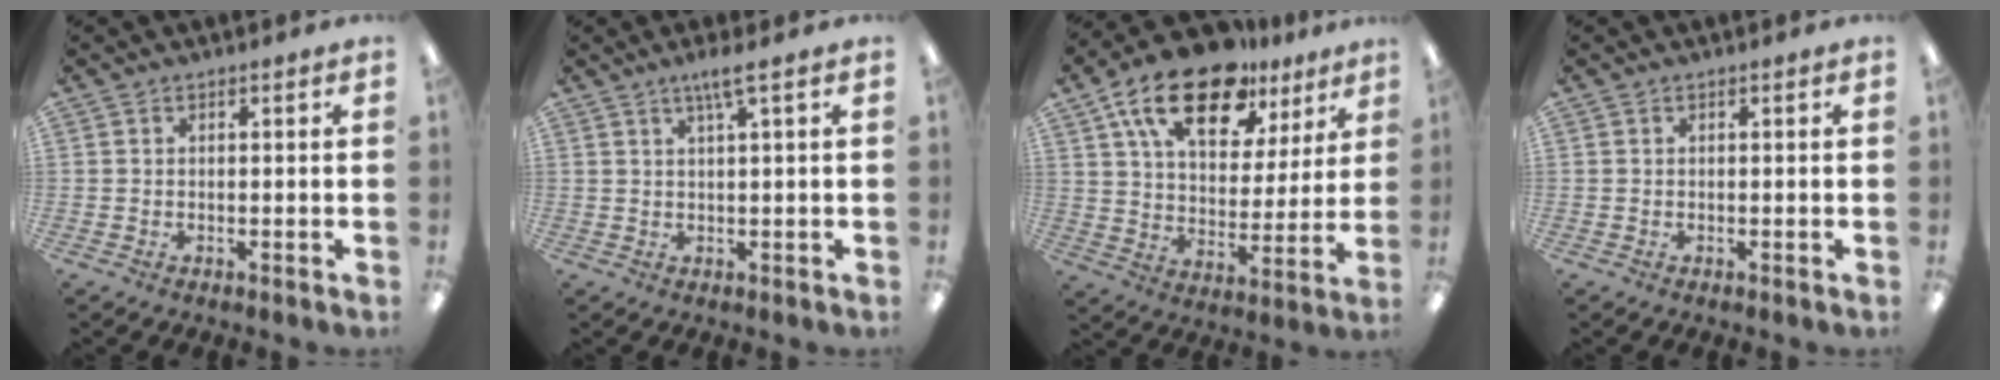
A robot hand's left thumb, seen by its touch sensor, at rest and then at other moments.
{"total": 4.0, "force": [2.3, 0.2, 3.3], "torque": [-0.061, -0.002, 0.035]}
{"total": 19.4, "force": [12.6, 9.7, 11.0], "torque": [-0.183, -0.061, 0.220]}
{"total": 0.0}